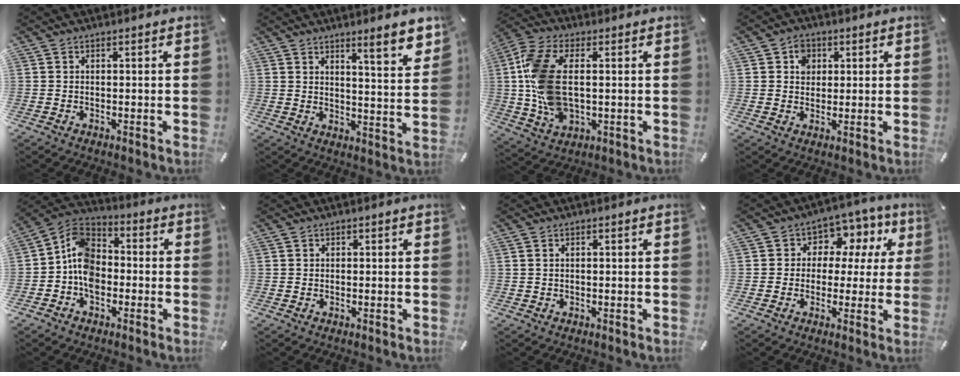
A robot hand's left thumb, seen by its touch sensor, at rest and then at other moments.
{"total": 7.6, "force": [6.2, 1.0, 4.3], "torque": [-0.060, -0.045, 0.102]}
{"total": 13.6, "force": [0.8, 8.1, 10.9], "torque": [-0.250, -0.002, 0.018]}
{"total": 4.4, "force": [1.3, 3.9, 1.6], "torque": [-0.015, -0.001, 0.017]}
{"total": 9.7, "force": [-2.7, 7.3, 5.8], "torque": [-0.131, 0.016, -0.054]}
{"total": 0.7, "force": [0.1, 0.7, 0.0], "torque": [0.001, 0.006, 0.001]}
{"total": 0.8, "force": [0.2, 0.5, 0.6], "torque": [-0.012, 0.003, 0.003]}
{"total": 8.2, "force": [2.2, 7.1, 3.4], "torque": [-0.055, -0.010, 0.039]}